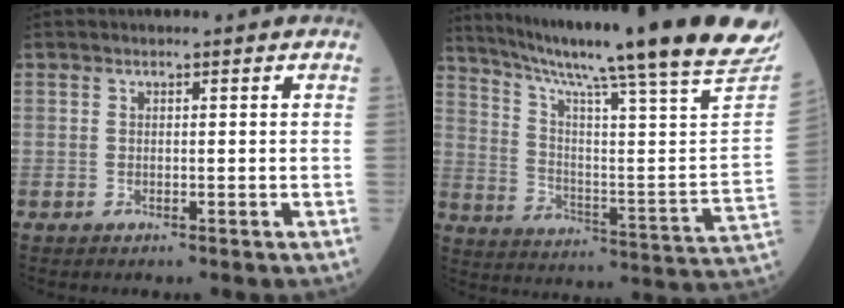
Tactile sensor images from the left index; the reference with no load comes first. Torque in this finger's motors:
{"motor_torque": [0.20, -0.92, 0.56, 0.17]}